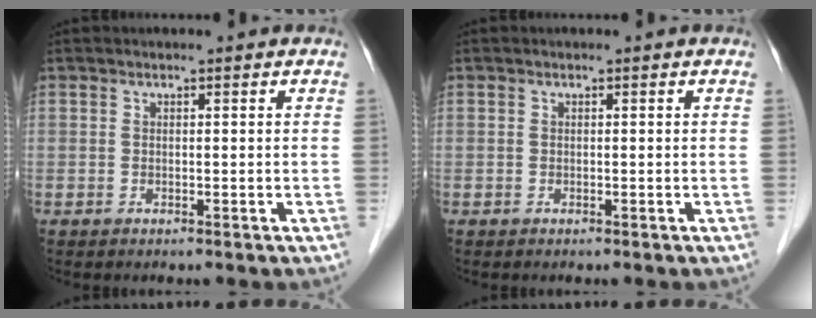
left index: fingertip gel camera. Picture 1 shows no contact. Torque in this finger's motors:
{"motor_torque": [0.00, 0.00, 0.00, 0.00]}